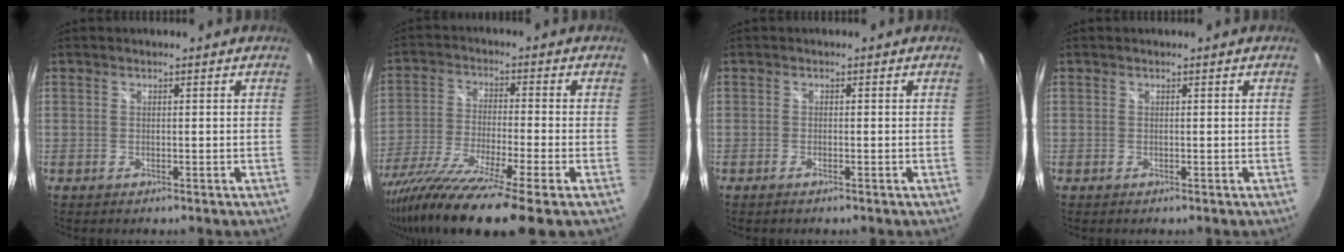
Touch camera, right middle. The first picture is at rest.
{"total": 18.1, "force": [-13.5, -0.2, 12.1], "torque": [-0.237, -0.066, -0.235]}
{"total": 0.8, "force": [-0.6, 0.0, 0.5], "torque": [-0.011, -0.001, -0.014]}
{"total": 0.0}